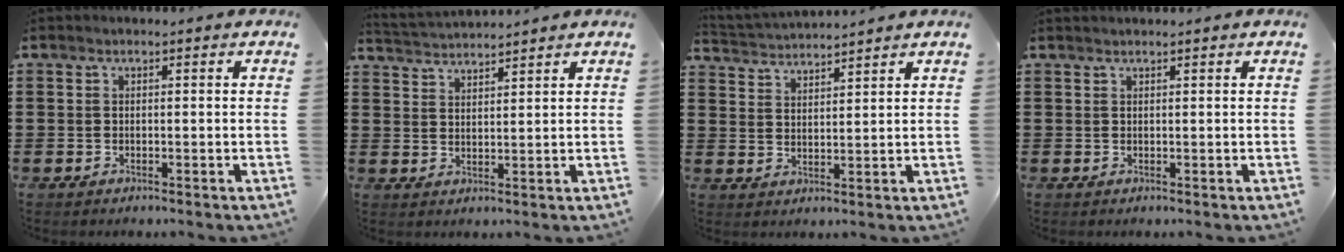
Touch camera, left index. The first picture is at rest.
{"total": 2.4, "force": [2.3, -0.1, -0.2], "torque": [-0.005, -0.008, 0.043]}
{"total": 2.7, "force": [2.7, -0.2, -0.4], "torque": [-0.004, -0.014, 0.047]}
{"total": 0.5, "force": [0.5, 0.0, 0.2], "torque": [-0.004, -0.002, 0.010]}